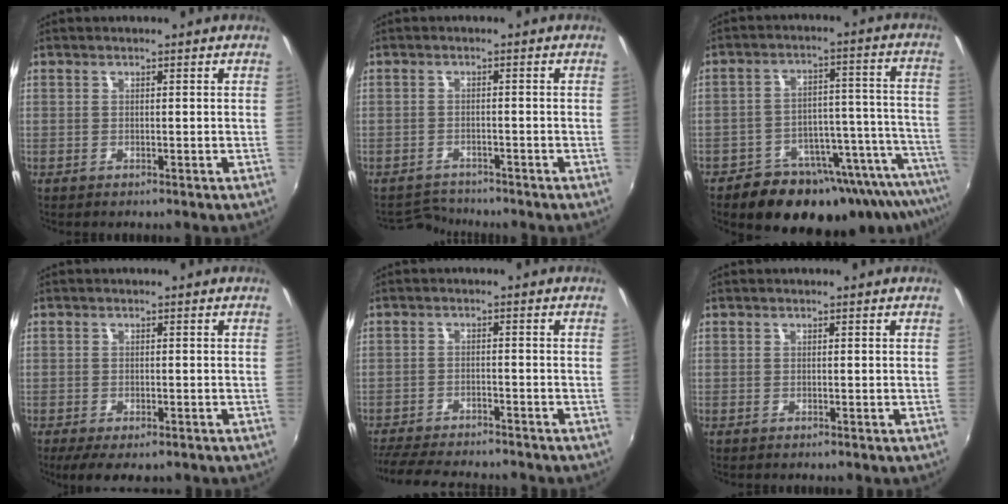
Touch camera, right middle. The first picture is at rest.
{"total": 3.3, "force": [-3.3, 0.6, -0.4], "torque": [-0.005, 0.003, -0.061]}
{"total": 22.9, "force": [-19.7, 7.9, 8.6], "torque": [-0.115, 0.017, -0.264]}
{"total": 5.0, "force": [-3.4, 2.0, 3.2], "torque": [-0.072, -0.022, -0.055]}
{"total": 12.6, "force": [-11.3, 2.3, 5.0], "torque": [-0.119, -0.019, -0.176]}
{"total": 0.0}